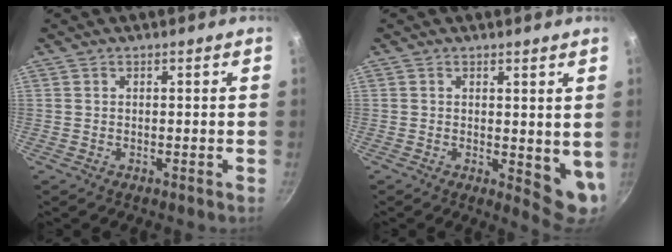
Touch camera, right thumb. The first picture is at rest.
{"total": 6.5, "force": [1.0, 3.1, 5.6], "torque": [-0.067, -0.023, 0.015]}